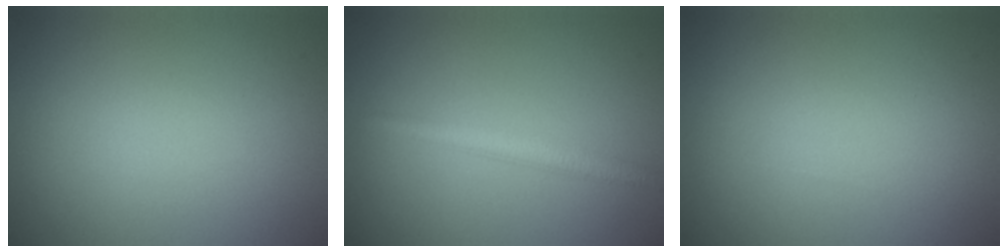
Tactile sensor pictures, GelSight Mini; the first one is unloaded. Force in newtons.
{"total": 2.3, "press": 2.3, "slide": 0.1}
{"total": 0.0}